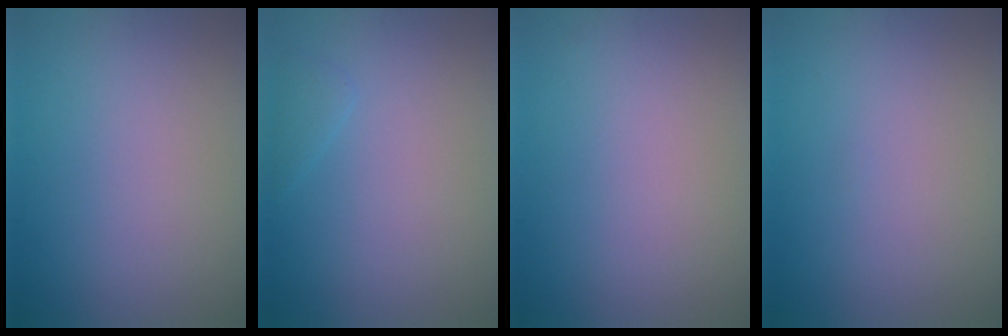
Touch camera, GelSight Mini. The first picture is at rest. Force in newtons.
{"total": 0.9, "press": 0.9, "slide": 0.1}
{"total": 0.0}
{"total": 0.0}